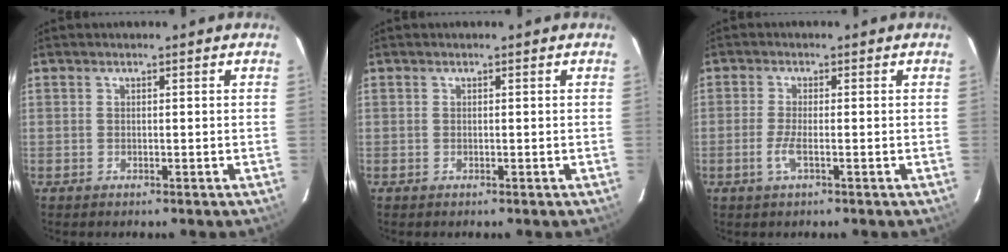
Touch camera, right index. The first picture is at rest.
{"total": 0.0}
{"total": 3.1, "force": [-1.2, 0.3, 2.9], "torque": [-0.064, -0.005, -0.025]}